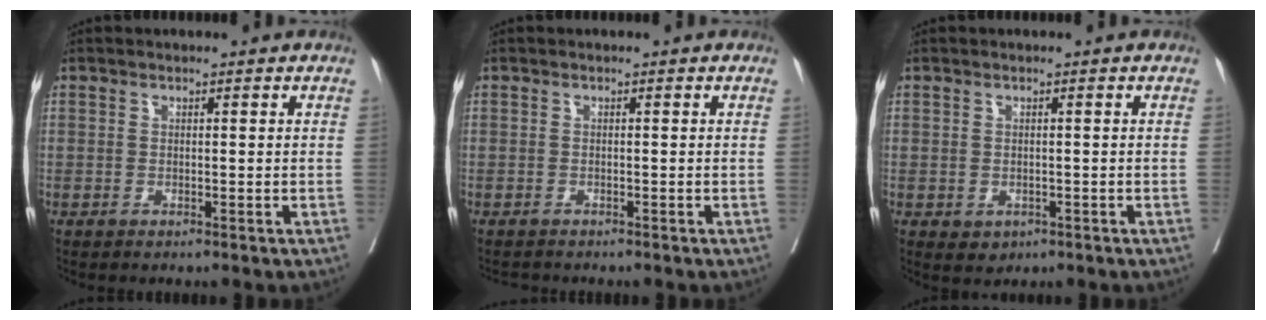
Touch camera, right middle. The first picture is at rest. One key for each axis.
{"total": 1.3, "fx": -1.2, "fy": 0.3, "fz": 0.0, "tx": -0.006, "ty": -0.005, "tz": -0.020}
{"total": 1.7, "fx": -0.6, "fy": 1.4, "fz": 0.8, "tx": -0.010, "ty": 0.001, "tz": 0.003}